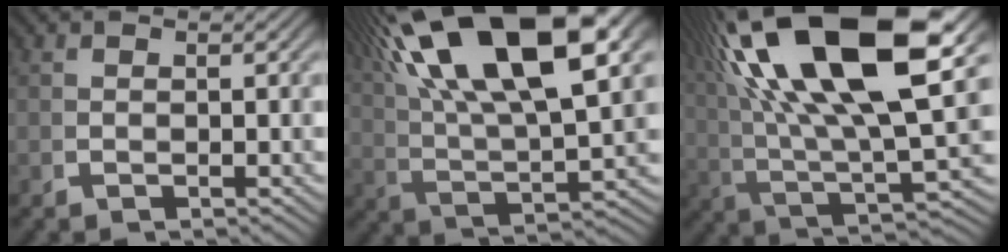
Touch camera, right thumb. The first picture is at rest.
{"total": 15.4, "force": [5.2, 7.3, 12.6], "torque": [-0.216, -0.005, 0.091]}
{"total": 17.2, "force": [3.1, 8.4, 14.7], "torque": [-0.272, -0.018, 0.067]}